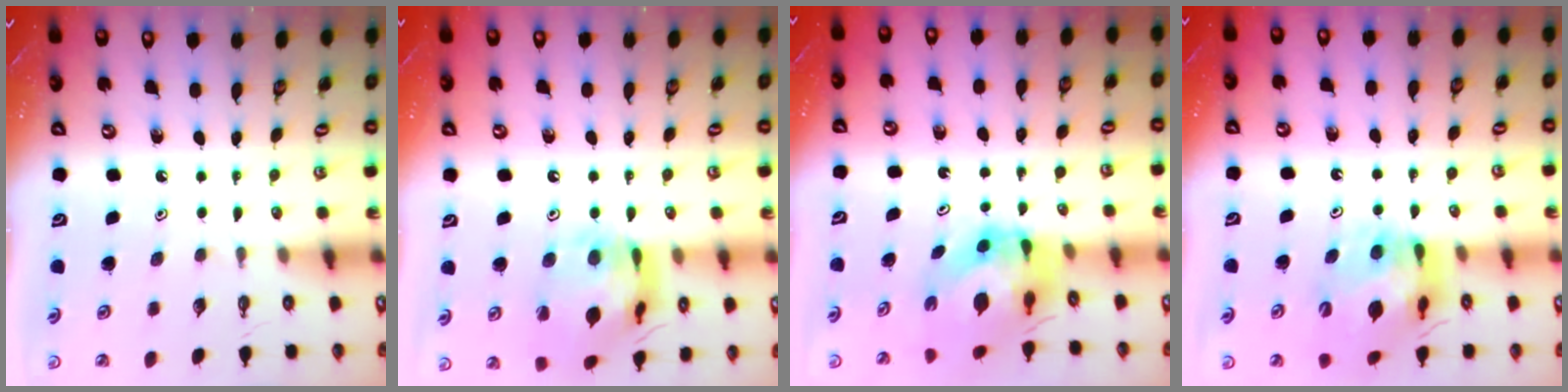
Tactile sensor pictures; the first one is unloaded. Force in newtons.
{"total": 16.1, "press": 16.0, "slide": 1.6}
{"total": 8.1, "press": 8.1, "slide": 0.9}
{"total": 14.4, "press": 14.3, "slide": 1.6}